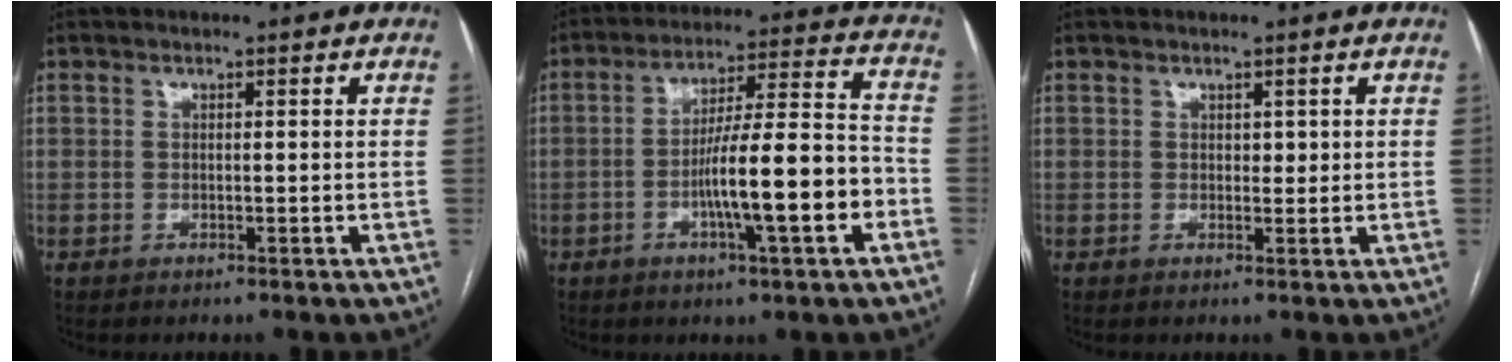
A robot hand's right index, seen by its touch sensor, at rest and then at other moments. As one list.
[{"total": 13.6, "force": [-4.3, 1.0, 12.8], "torque": [-0.210, 0.012, -0.067]}, {"total": 1.2, "force": [0.5, 0.9, 0.7], "torque": [-0.006, 0.000, 0.009]}]